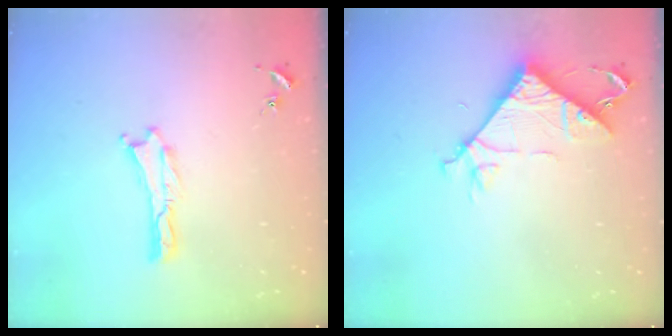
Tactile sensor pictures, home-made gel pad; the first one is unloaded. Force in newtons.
{"total": 7.5, "press": 7.5, "slide": 0.6}